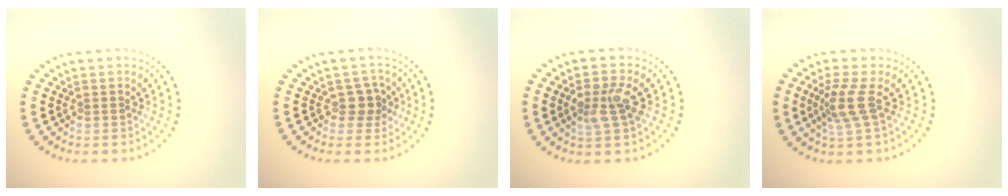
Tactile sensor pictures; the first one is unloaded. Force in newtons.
{"total": 1.8, "press": 1.6, "slide": 0.8}
{"total": 2.8, "press": 2.8, "slide": 0.7}
{"total": 2.8, "press": 2.2, "slide": 1.8}